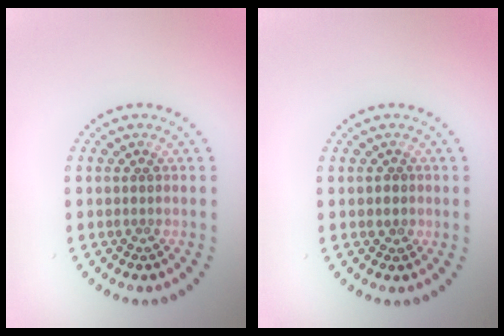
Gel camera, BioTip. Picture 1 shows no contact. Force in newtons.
{"total": 0.6, "press": 0.4, "slide": 0.3}